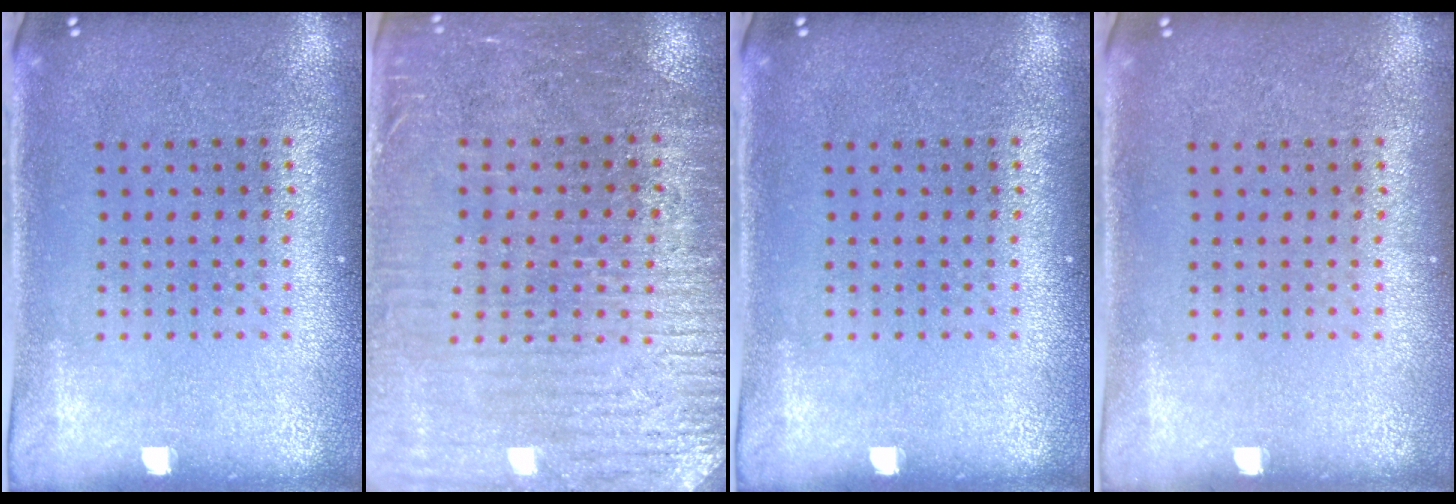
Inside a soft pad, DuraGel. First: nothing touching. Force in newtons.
{"total": 3.1, "press": 2.9, "slide": 1.1}
{"total": 0.0}
{"total": 0.0}